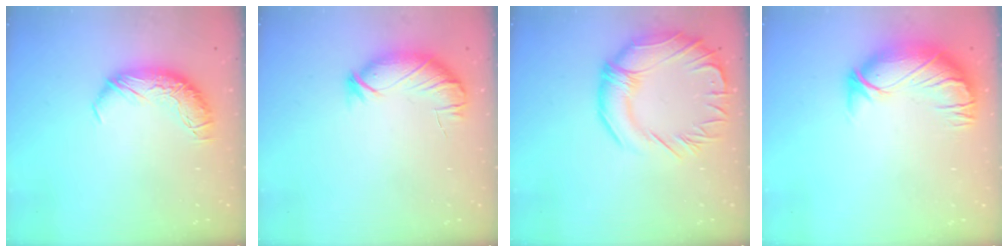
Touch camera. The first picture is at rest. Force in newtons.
{"total": 4.3, "press": 4.0, "slide": 1.6}
{"total": 9.6, "press": 9.0, "slide": 3.3}
{"total": 2.9, "press": 0.3, "slide": 2.9}